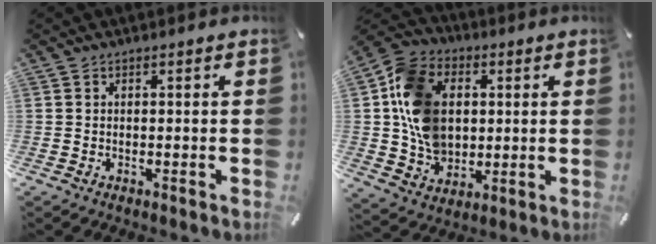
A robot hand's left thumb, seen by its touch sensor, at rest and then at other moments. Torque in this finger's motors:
{"motor_torque": [0.29, 1.53, 2.38, -0.40, 0.67]}